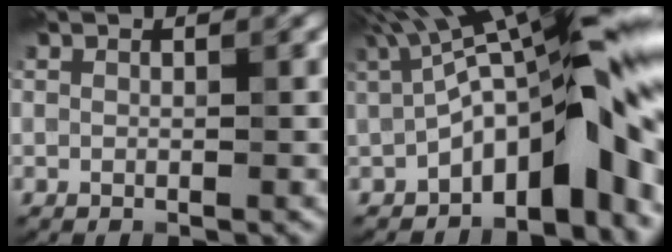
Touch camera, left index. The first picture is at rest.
{"total": 13.5, "force": [-1.2, 4.3, 12.7], "torque": [-0.170, 0.031, -0.034]}